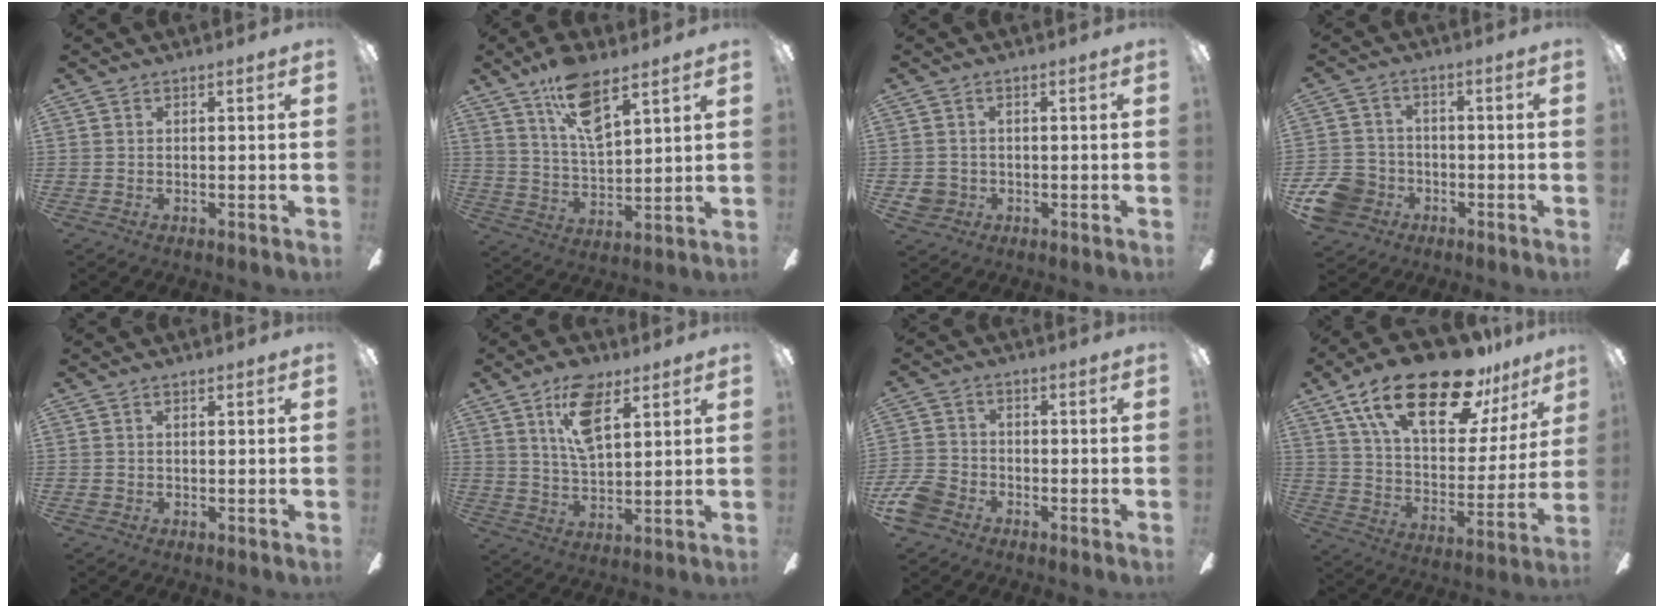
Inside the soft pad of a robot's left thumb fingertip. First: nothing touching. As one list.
[{"total": 12.8, "force": [8.5, 4.9, 8.3], "torque": [-0.145, -0.033, 0.151]}, {"total": 3.6, "force": [-0.7, 3.4, 0.8], "torque": [-0.016, 0.004, -0.014]}, {"total": 9.8, "force": [-4.5, 8.0, 3.4], "torque": [-0.080, 0.038, -0.080]}, {"total": 0.7, "force": [0.1, 0.6, 0.2], "torque": [-0.004, 0.006, 0.000]}, {"total": 12.1, "force": [6.8, 5.6, 8.2], "torque": [-0.140, -0.012, 0.121]}, {"total": 6.8, "force": [-4.1, 4.6, 2.8], "torque": [-0.070, 0.023, -0.081]}, {"total": 26.0, "force": [16.8, 10.3, 16.9], "torque": [-0.290, -0.094, 0.282]}]